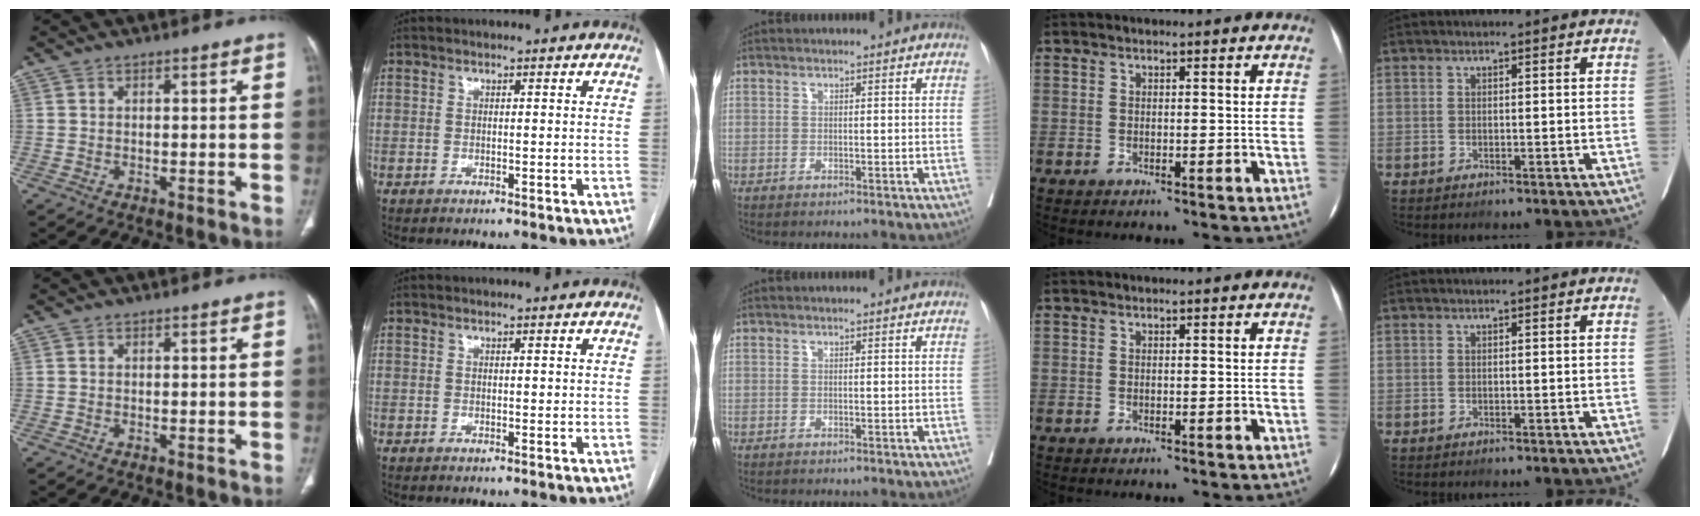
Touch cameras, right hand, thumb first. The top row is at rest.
{}